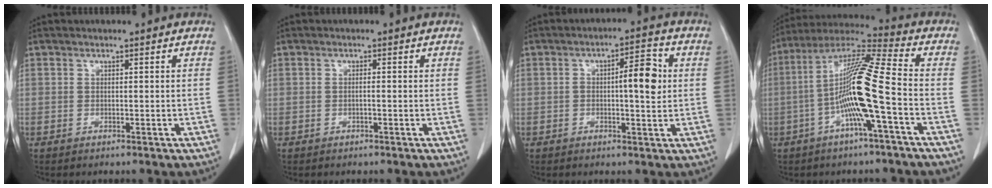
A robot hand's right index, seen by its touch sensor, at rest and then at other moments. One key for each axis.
{"total": 0.6, "fx": -0.2, "fy": 0.0, "fz": 0.5, "tx": -0.008, "ty": 0.002, "tz": -0.004}
{"total": 6.4, "fx": 0.5, "fy": 1.7, "fz": 6.2, "tx": -0.090, "ty": 0.017, "tz": 0.007}
{"total": 13.8, "fx": -3.2, "fy": -0.5, "fz": 13.4, "tx": -0.255, "ty": 0.012, "tz": -0.071}